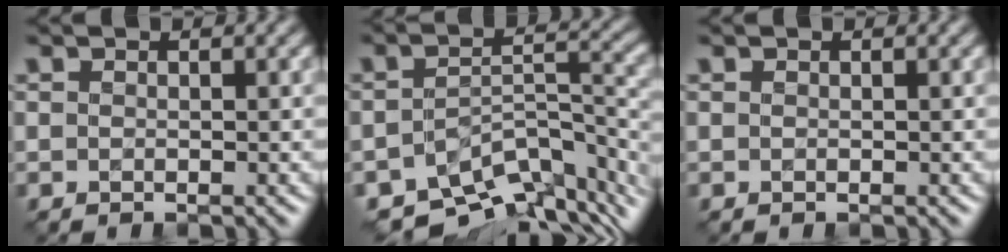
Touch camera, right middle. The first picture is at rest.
{"total": 9.1, "force": [-6.9, 3.6, 4.8], "torque": [-0.070, -0.013, -0.105]}
{"total": 0.0}